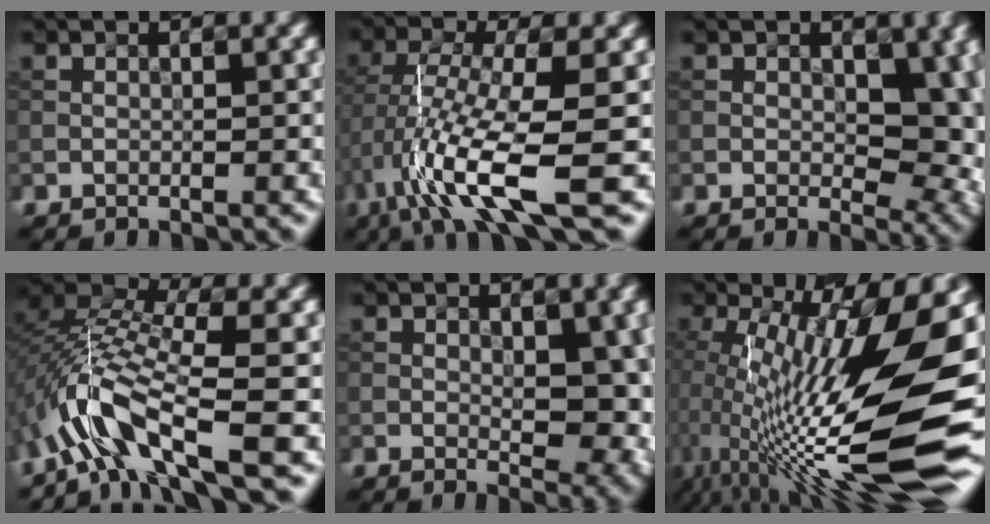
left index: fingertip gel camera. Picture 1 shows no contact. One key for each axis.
{"total": 9.6, "fx": -3.4, "fy": 2.4, "fz": 8.7, "tx": -0.175, "ty": -0.005, "tz": -0.065}
{"total": 8.6, "fx": 0.8, "fy": 5.3, "fz": 6.7, "tx": -0.066, "ty": -0.009, "tz": 0.012}
{"total": 8.3, "fx": -3.8, "fy": 2.3, "fz": 7.0, "tx": -0.138, "ty": 0.014, "tz": -0.084}
{"total": 5.6, "fx": 0.5, "fy": 2.9, "fz": 4.8, "tx": -0.069, "ty": -0.010, "tz": 0.015}
{"total": 18.1, "fx": -0.9, "fy": 5.2, "fz": 17.3, "tx": -0.283, "ty": -0.001, "tz": -0.016}